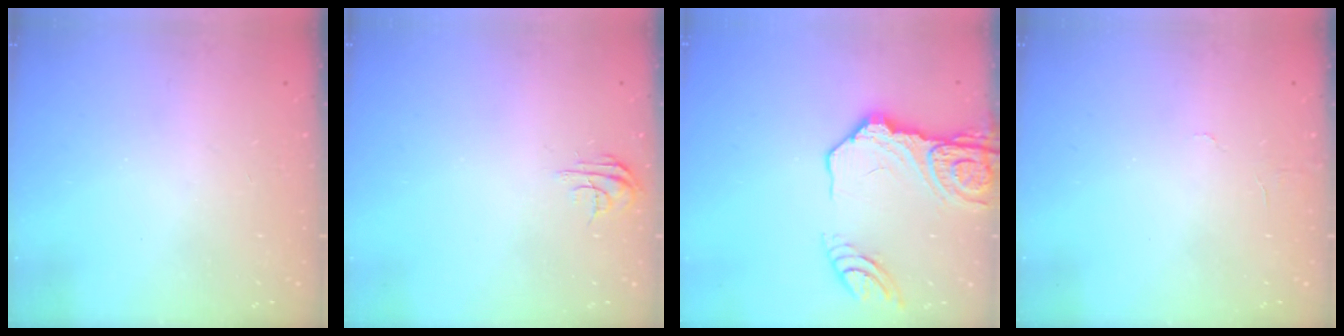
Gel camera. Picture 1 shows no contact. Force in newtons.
{"total": 4.5, "press": 4.5, "slide": 0.4}
{"total": 17.6, "press": 17.6, "slide": 1.1}
{"total": 3.4, "press": 3.4, "slide": 0.3}